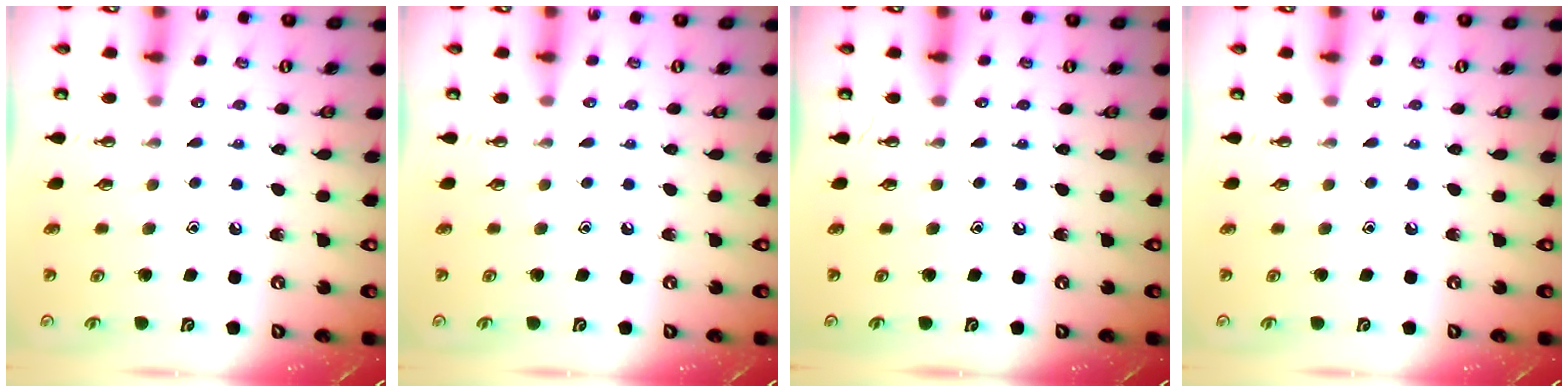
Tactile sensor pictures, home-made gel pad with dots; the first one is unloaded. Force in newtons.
{"total": 0.0}
{"total": 0.0}
{"total": 0.0}